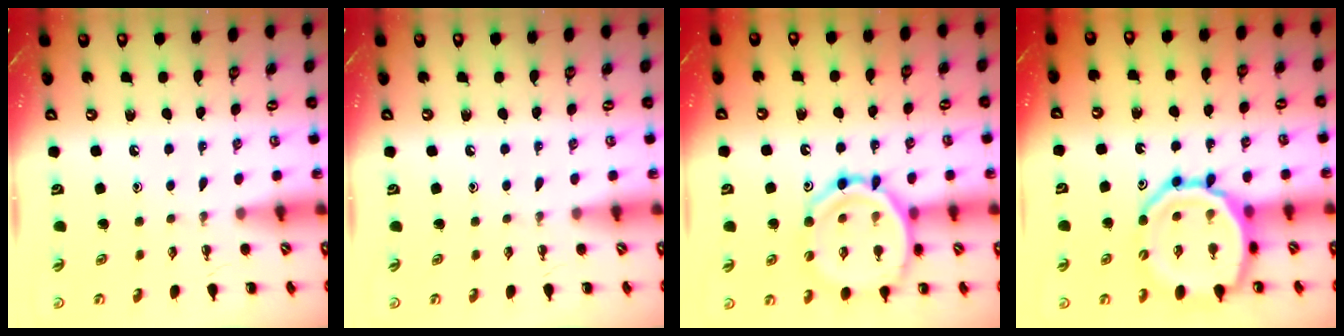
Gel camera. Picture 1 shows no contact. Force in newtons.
{"total": 0.0}
{"total": 17.5, "press": 17.3, "slide": 2.6}
{"total": 19.8, "press": 19.4, "slide": 3.9}